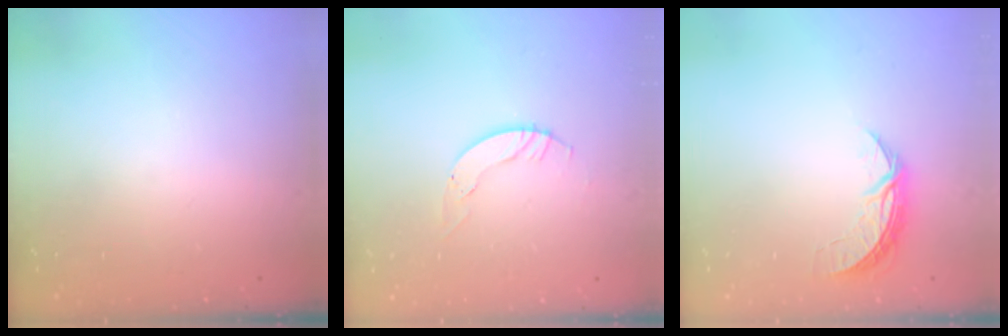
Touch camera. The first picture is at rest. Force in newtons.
{"total": 4.0, "press": 4.0, "slide": 0.4}
{"total": 6.6, "press": 6.5, "slide": 0.4}